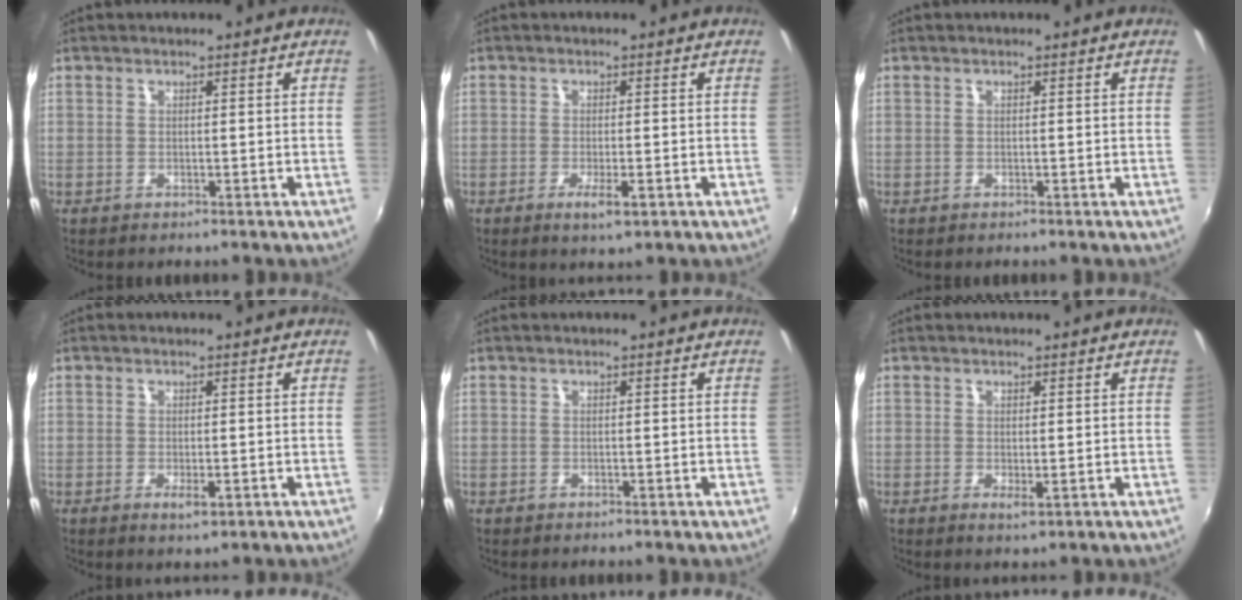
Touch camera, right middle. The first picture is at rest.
{"total": 3.3, "force": [-1.4, 0.5, 3.0], "torque": [-0.058, -0.008, -0.023]}
{"total": 0.0}
{"total": 2.1, "force": [-0.6, 0.7, 1.9], "torque": [-0.034, -0.006, -0.007]}
{"total": 0.0}
{"total": 1.3, "force": [0.2, 0.1, 1.3], "torque": [-0.023, -0.003, 0.003]}